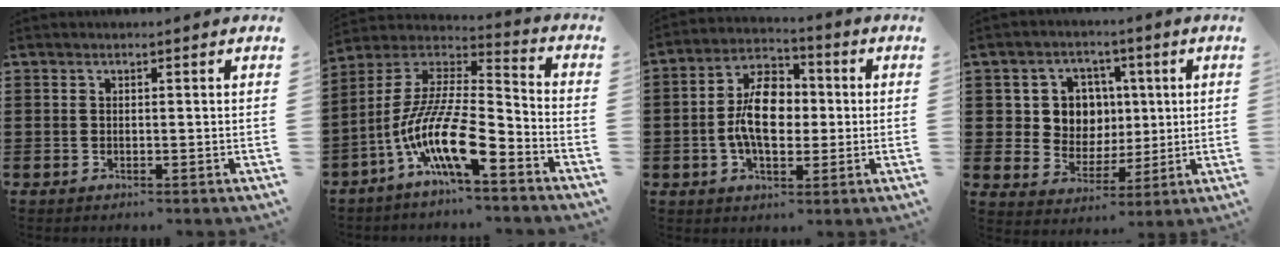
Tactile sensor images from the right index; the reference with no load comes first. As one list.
[{"total": 14.6, "force": [-8.3, 3.3, 11.5], "torque": [-0.247, -0.010, -0.159]}, {"total": 9.1, "force": [-0.4, 5.4, 7.3], "torque": [-0.152, 0.011, -0.015]}, {"total": 7.6, "force": [1.7, 6.9, 2.9], "torque": [-0.082, 0.018, 0.031]}]